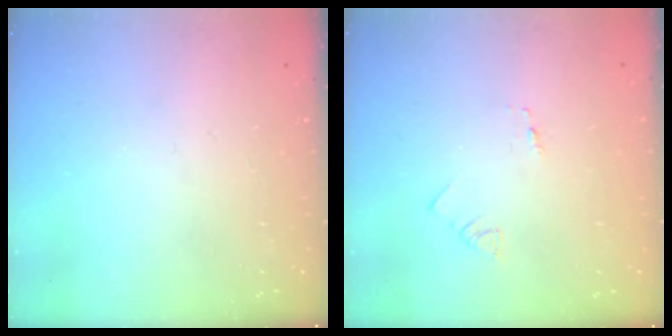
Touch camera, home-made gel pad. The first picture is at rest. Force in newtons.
{"total": 1.3, "press": 1.2, "slide": 0.1}